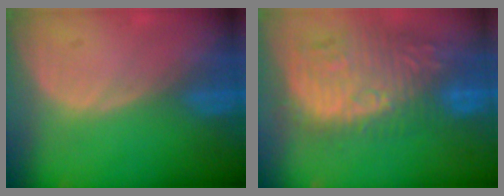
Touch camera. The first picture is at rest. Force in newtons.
{"total": 12.7, "press": 11.6, "slide": 5.1}